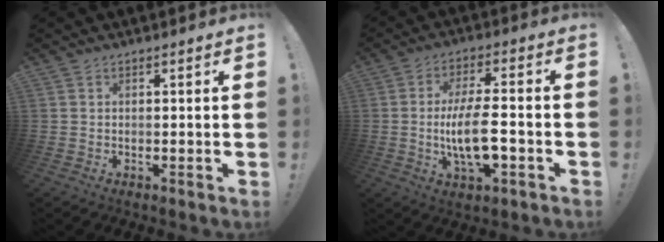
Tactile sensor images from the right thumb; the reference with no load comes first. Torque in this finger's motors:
{"motor_torque": [0.25, 0.81, 0.43, 0.55, 0.09]}